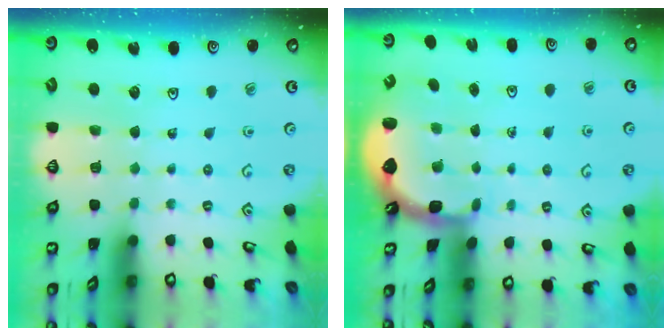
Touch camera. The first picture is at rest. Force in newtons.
{"total": 2.5, "press": 1.9, "slide": 1.6}